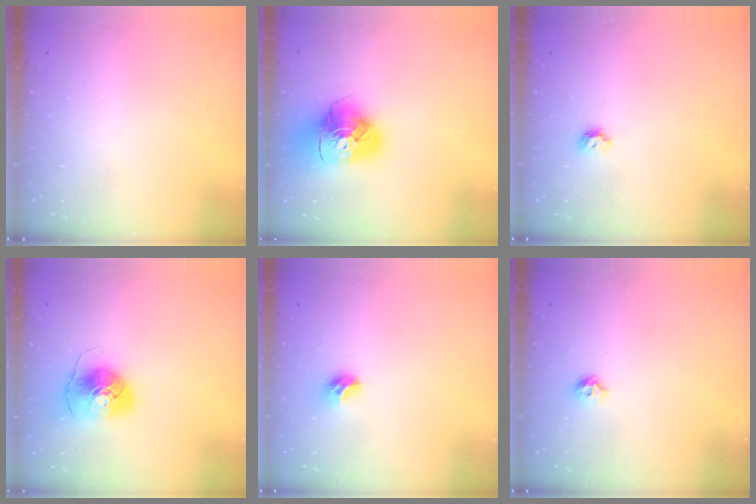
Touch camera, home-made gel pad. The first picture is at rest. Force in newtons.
{"total": 13.8, "press": 13.7, "slide": 1.4}
{"total": 5.9, "press": 5.8, "slide": 0.9}
{"total": 8.1, "press": 8.1, "slide": 0.6}
{"total": 7.5, "press": 7.4, "slide": 0.7}
{"total": 5.1, "press": 5.0, "slide": 0.9}